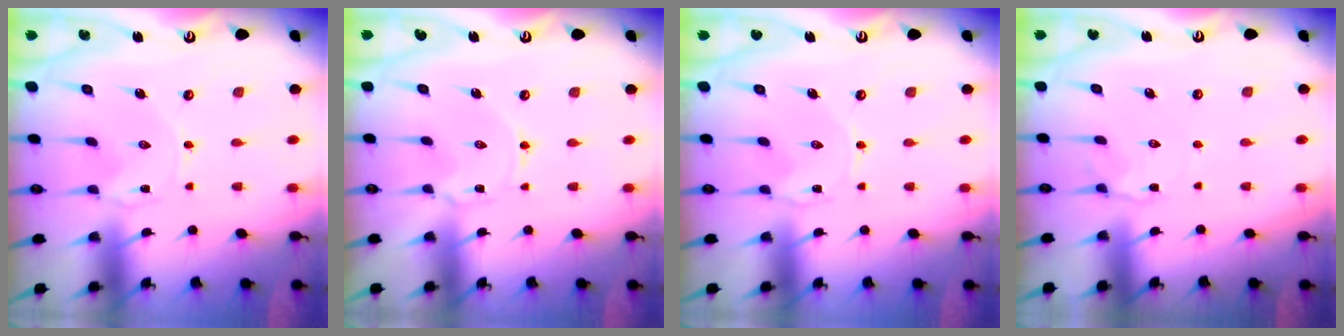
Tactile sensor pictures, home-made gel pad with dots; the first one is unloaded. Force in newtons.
{"total": 1.2, "press": 1.2, "slide": 0.2}
{"total": 0.8, "press": 0.8, "slide": 0.1}
{"total": 5.4, "press": 5.3, "slide": 1.0}